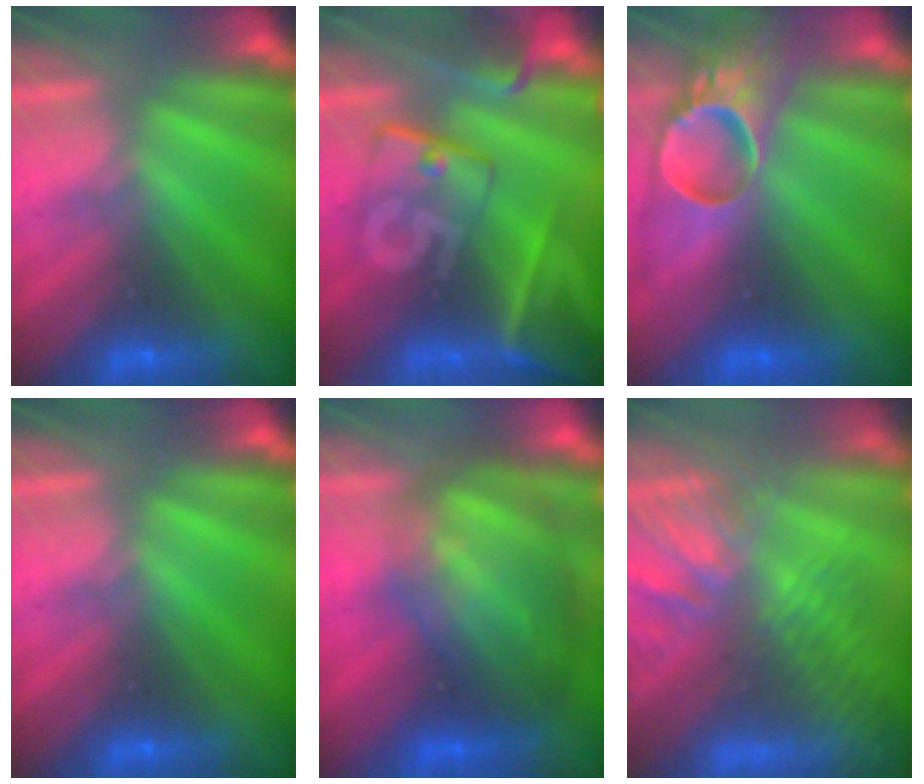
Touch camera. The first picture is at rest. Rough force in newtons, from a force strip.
{"total": 8.8}
{"total": 5.8}
{"total": 0.0}
{"total": 5.6}
{"total": 7.4}